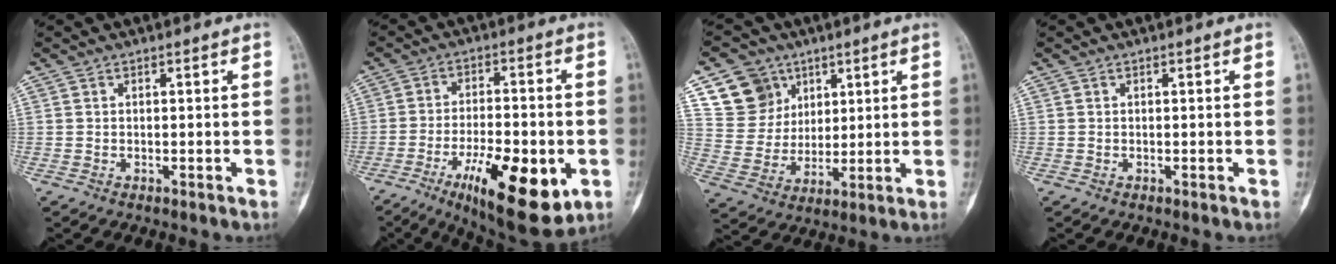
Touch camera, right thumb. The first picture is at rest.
{"total": 18.7, "force": [-6.9, 6.8, 16.0], "torque": [-0.229, 0.007, -0.094]}
{"total": 11.5, "force": [6.1, 9.4, 2.6], "torque": [-0.014, -0.029, 0.126]}
{"total": 0.0}